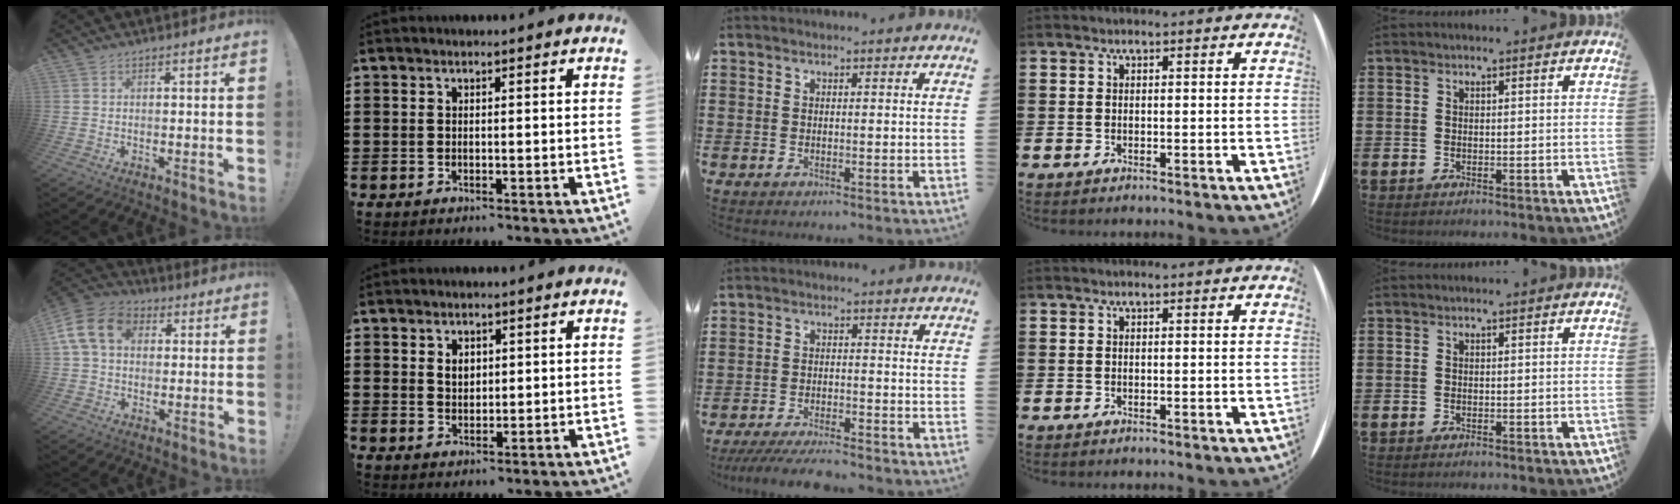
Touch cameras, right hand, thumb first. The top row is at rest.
{"thumb": {"total": 13.9, "force": [3.4, 10.3, 8.7], "torque": [-0.154, 0.008, 0.069]}, "index": {"total": 2.2, "force": [0.9, 1.6, 1.2], "torque": [-0.028, 0.007, 0.016]}, "middle": {"total": 4.8, "force": [-4.5, 0.4, 1.6], "torque": [-0.039, -0.008, -0.090]}}